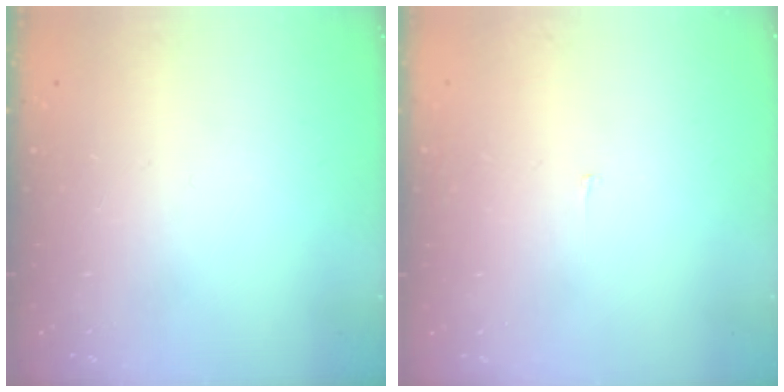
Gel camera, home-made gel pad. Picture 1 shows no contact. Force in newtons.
{"total": 1.9, "press": 1.9, "slide": 0.1}